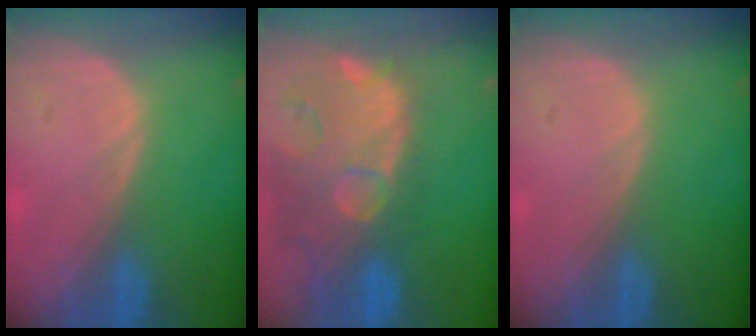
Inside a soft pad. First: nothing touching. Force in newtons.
{"total": 14.6, "press": 11.8, "slide": 8.6}
{"total": 0.0}